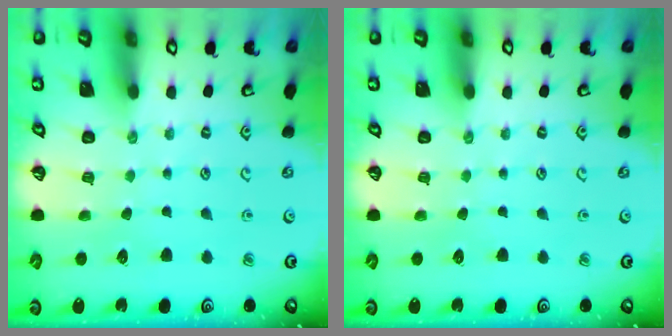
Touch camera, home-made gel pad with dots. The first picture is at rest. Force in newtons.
{"total": 0.0}